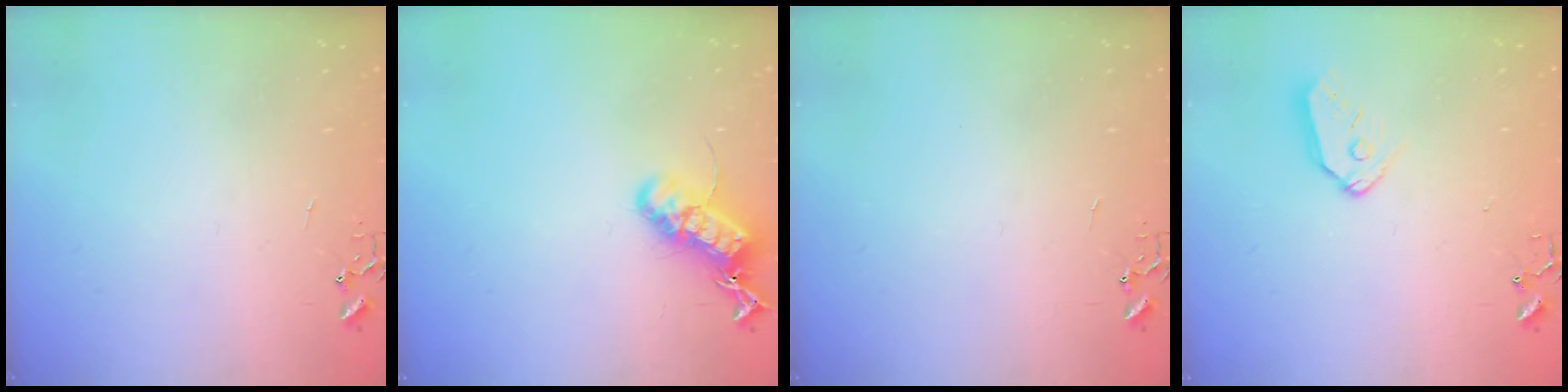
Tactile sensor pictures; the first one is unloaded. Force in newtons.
{"total": 16.7, "press": 16.6, "slide": 1.2}
{"total": 0.0}
{"total": 9.0, "press": 8.9, "slide": 0.9}